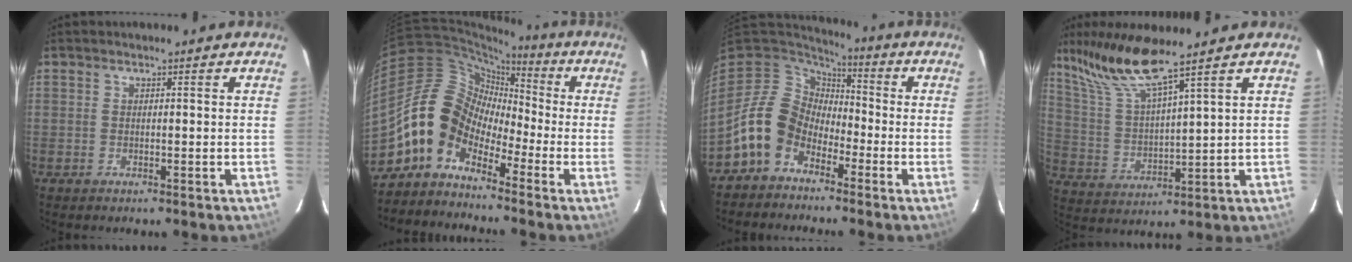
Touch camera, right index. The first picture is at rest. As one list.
[{"total": 9.5, "force": [-5.1, 7.0, 4.0], "torque": [-0.069, 0.035, -0.120]}, {"total": 11.1, "force": [-6.5, 8.2, 3.8], "torque": [-0.090, 0.025, -0.126]}, {"total": 11.6, "force": [9.2, 0.1, 7.1], "torque": [-0.131, 0.012, 0.191]}]